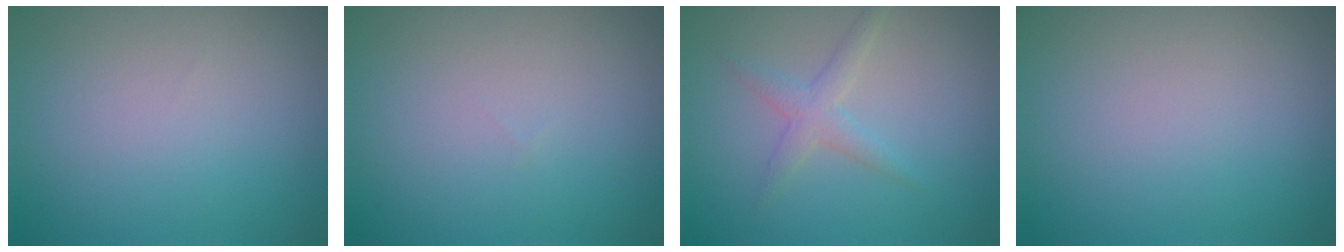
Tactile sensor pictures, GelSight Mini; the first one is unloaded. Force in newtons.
{"total": 0.0}
{"total": 2.0, "press": 2.0, "slide": 0.1}
{"total": 0.0}